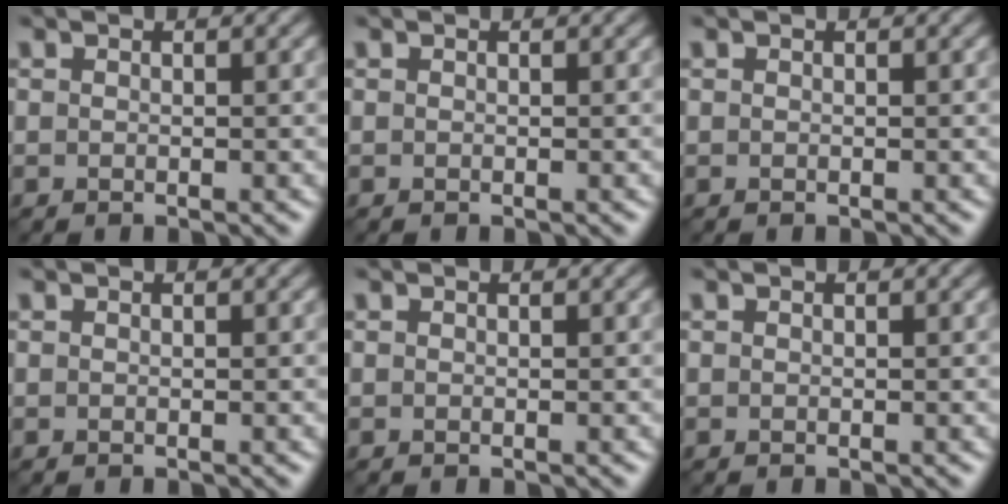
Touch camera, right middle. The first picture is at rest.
{"total": 0.0}
{"total": 0.0}
{"total": 0.0}
{"total": 0.0}
{"total": 0.0}